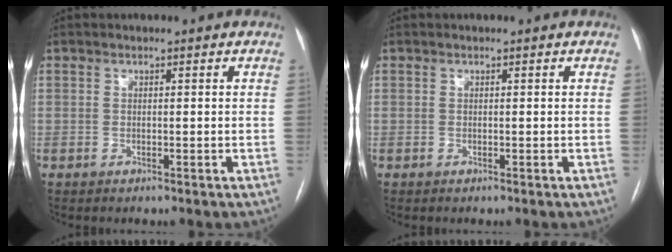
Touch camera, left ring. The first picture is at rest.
{"total": 0.0}